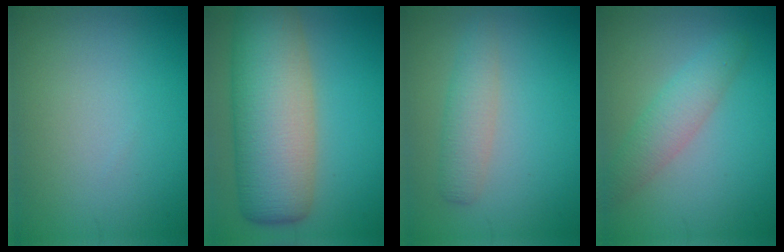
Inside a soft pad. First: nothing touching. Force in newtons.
{"total": 11.7, "press": 11.7, "slide": 0.6}
{"total": 2.6, "press": 2.6, "slide": 0.0}
{"total": 3.0, "press": 3.0, "slide": 0.2}